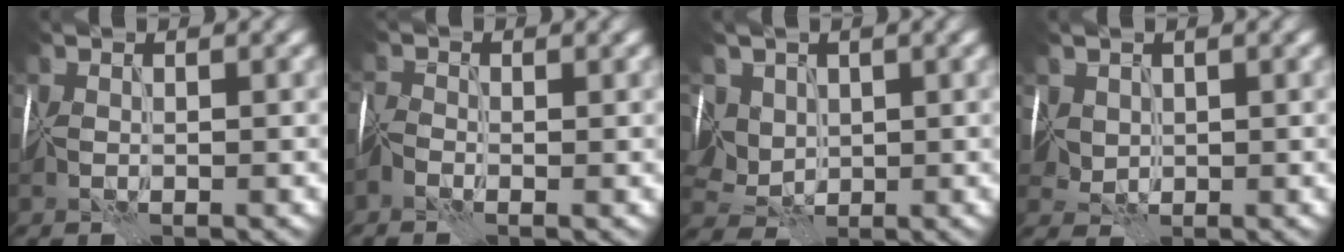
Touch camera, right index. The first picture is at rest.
{"total": 1.6, "force": [-0.8, 1.0, 1.0], "torque": [-0.025, 0.002, -0.028]}
{"total": 5.5, "force": [1.8, 4.4, 2.6], "torque": [-0.068, 0.019, 0.035]}
{"total": 2.2, "force": [1.0, 1.9, 0.5], "torque": [-0.020, -0.001, 0.022]}